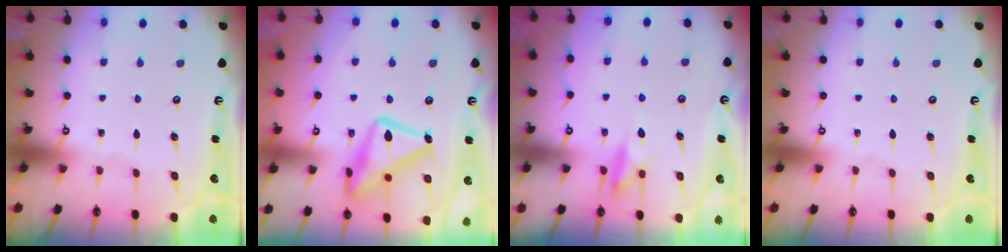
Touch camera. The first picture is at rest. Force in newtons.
{"total": 19.6, "press": 19.6, "slide": 1.3}
{"total": 8.5, "press": 8.4, "slide": 1.3}
{"total": 0.0}